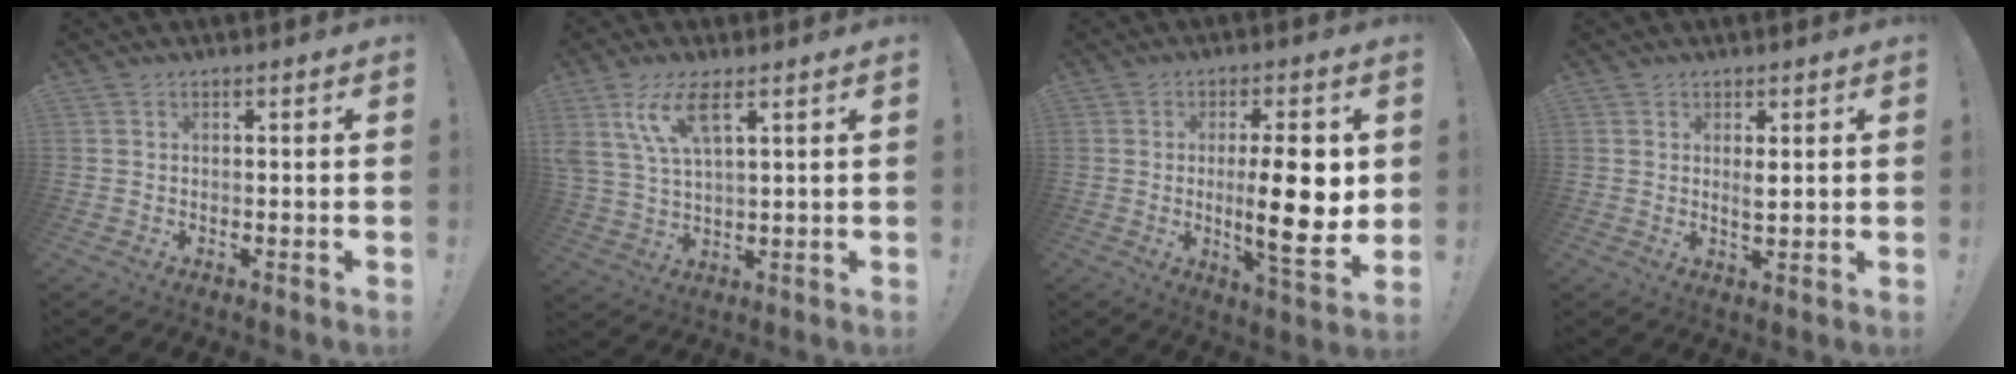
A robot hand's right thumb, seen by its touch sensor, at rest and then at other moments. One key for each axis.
{"total": 10.7, "fx": 5.7, "fy": 3.7, "fz": 8.3, "tx": -0.167, "ty": -0.014, "tz": 0.105}
{"total": 16.0, "fx": 0.5, "fy": 3.5, "fz": 15.6, "tx": -0.244, "ty": -0.021, "tz": -0.001}
{"total": 2.6, "fx": 1.0, "fy": 0.7, "fz": 2.2, "tx": -0.026, "ty": -0.012, "tz": 0.014}